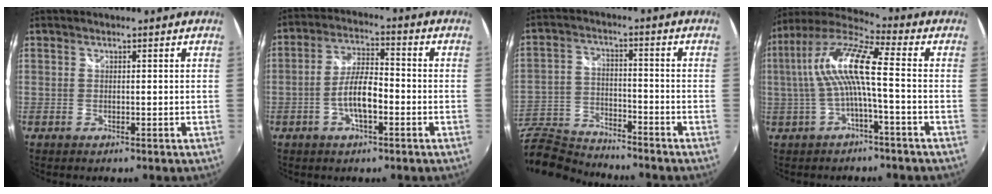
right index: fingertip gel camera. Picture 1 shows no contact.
{"total": 7.2, "force": [-2.6, 2.3, 6.3], "torque": [-0.128, 0.007, -0.046]}
{"total": 14.9, "force": [-13.4, 4.4, 5.0], "torque": [-0.137, -0.012, -0.245]}
{"total": 11.6, "force": [-0.6, 1.5, 11.5], "torque": [-0.228, 0.016, -0.011]}